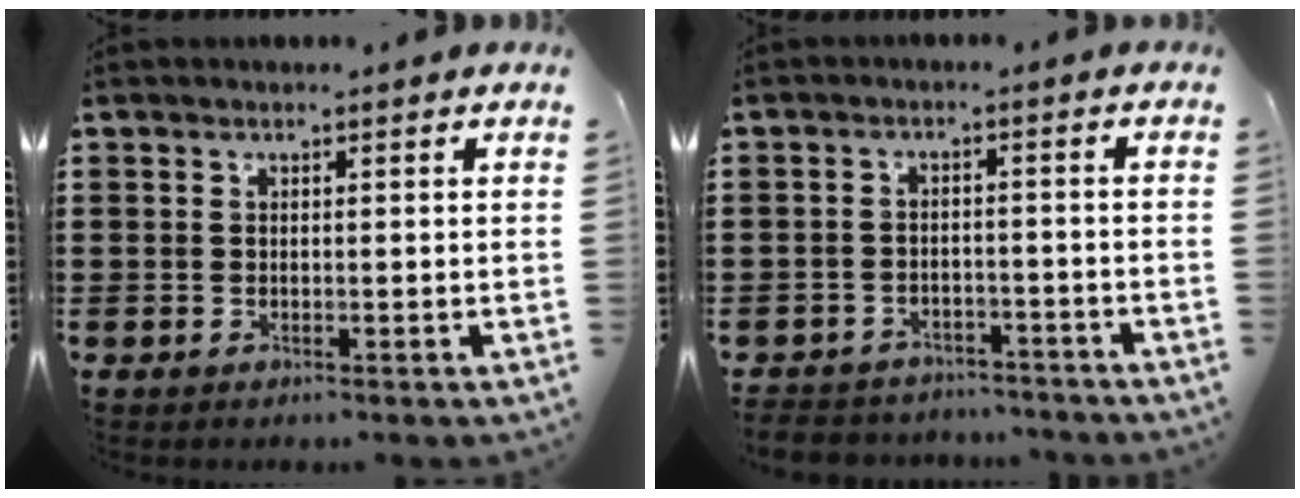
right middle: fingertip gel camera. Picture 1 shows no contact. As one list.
[{"total": 3.5, "force": [-3.4, 0.7, -0.2], "torque": [-0.003, 0.000, -0.074]}]